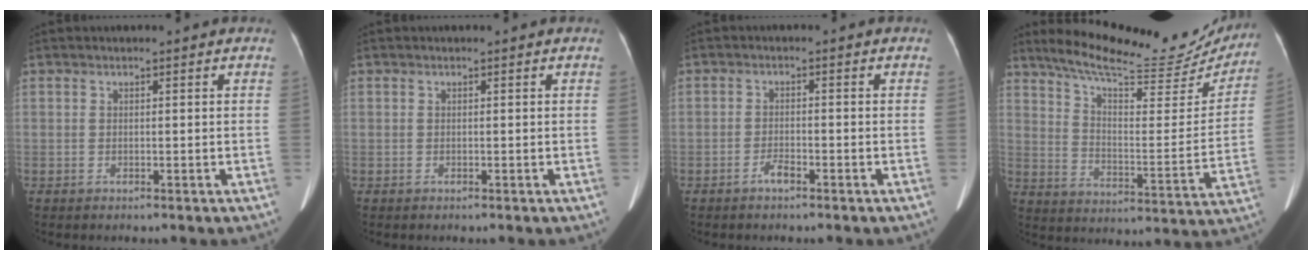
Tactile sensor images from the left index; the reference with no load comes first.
{"total": 0.0}
{"total": 1.8, "force": [-1.3, 0.4, 1.1], "torque": [-0.025, -0.001, -0.024]}
{"total": 23.0, "force": [20.5, 4.8, 9.1], "torque": [-0.137, -0.023, 0.276]}